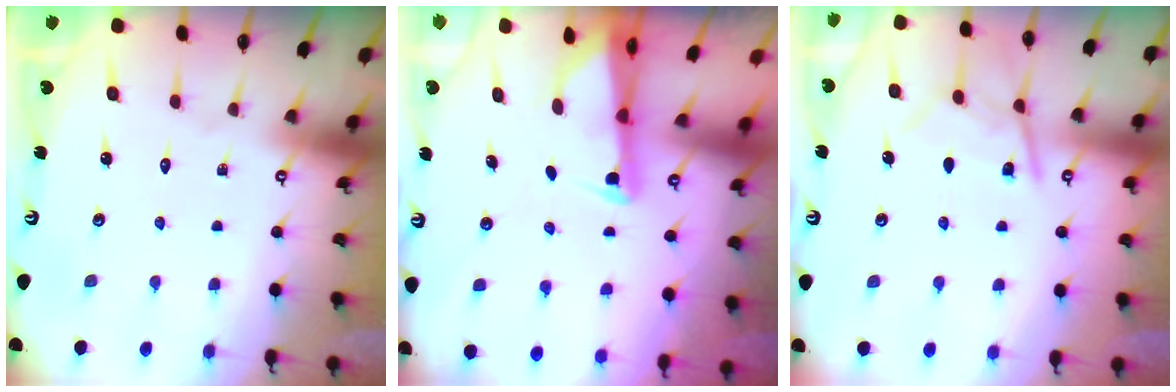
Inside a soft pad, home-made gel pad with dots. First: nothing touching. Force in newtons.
{"total": 2.6, "press": 2.6, "slide": 0.3}
{"total": 10.6, "press": 10.5, "slide": 1.1}